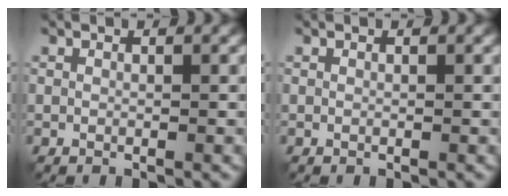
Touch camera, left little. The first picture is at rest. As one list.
[{"total": 0.0}]